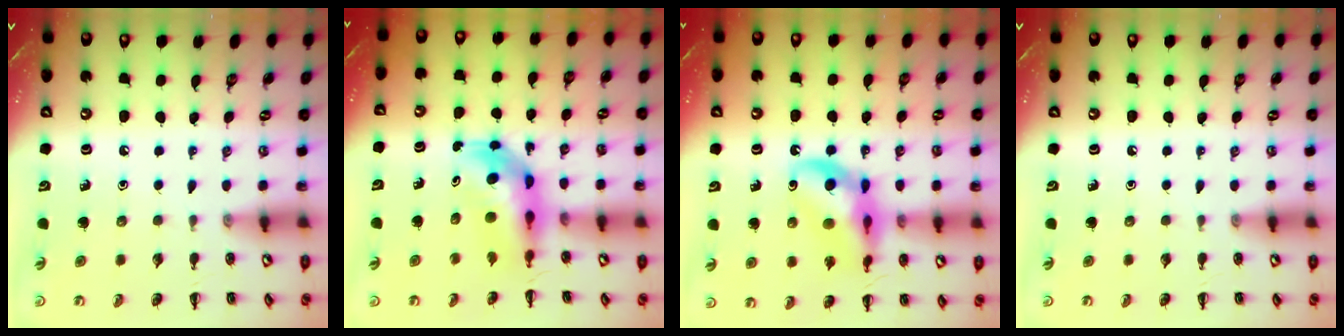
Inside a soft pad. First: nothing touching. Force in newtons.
{"total": 6.5, "press": 6.2, "slide": 2.1}
{"total": 14.1, "press": 13.9, "slide": 2.7}
{"total": 0.0}